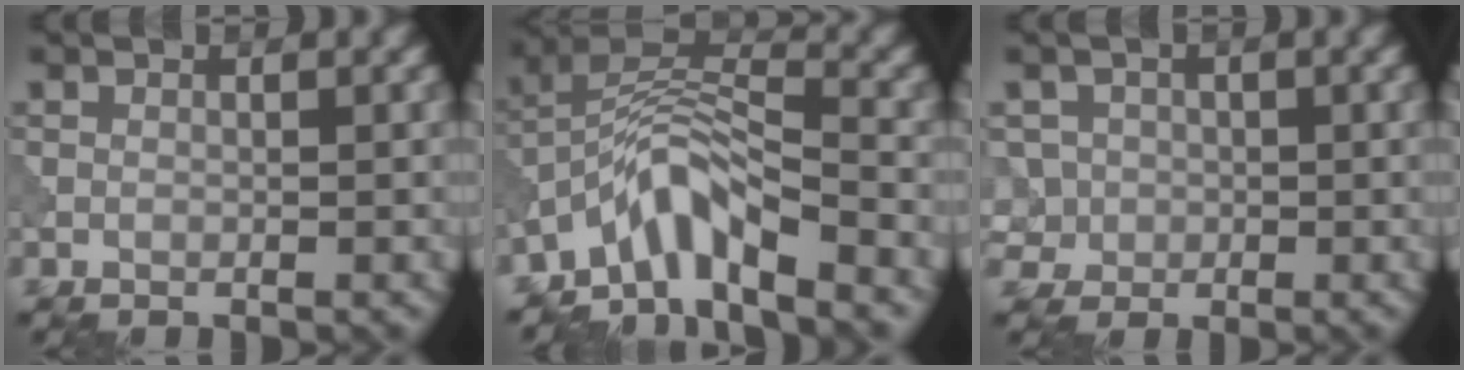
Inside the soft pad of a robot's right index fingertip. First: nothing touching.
{"total": 6.3, "force": [-4.6, 1.7, 4.1], "torque": [-0.066, 0.011, -0.095]}
{"total": 3.6, "force": [-0.5, 3.4, 1.1], "torque": [-0.013, 0.024, -0.018]}